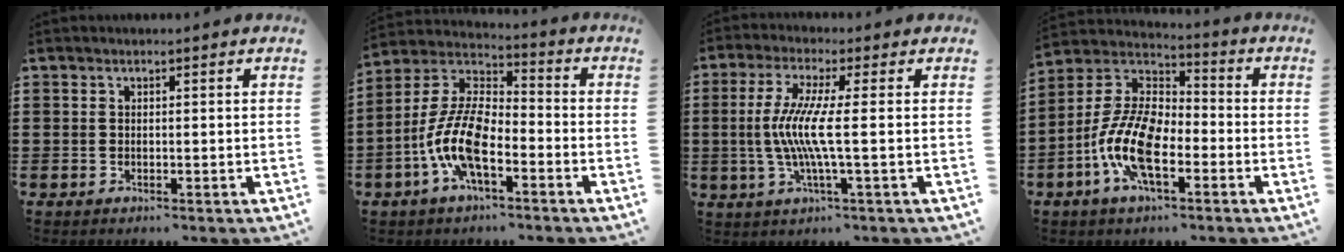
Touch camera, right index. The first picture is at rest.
{"total": 11.1, "force": [-4.5, 4.4, 9.2], "torque": [-0.230, -0.010, -0.093]}
{"total": 7.7, "force": [-0.5, -0.1, 7.7], "torque": [-0.169, -0.018, -0.022]}
{"total": 12.5, "force": [-4.7, 5.3, 10.3], "torque": [-0.256, -0.010, -0.097]}